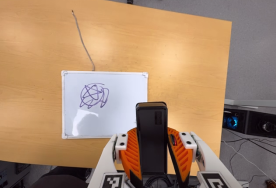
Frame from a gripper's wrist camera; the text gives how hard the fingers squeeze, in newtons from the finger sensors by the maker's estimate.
{"total": 8.3, "left": 7.0, "right": 9.6}